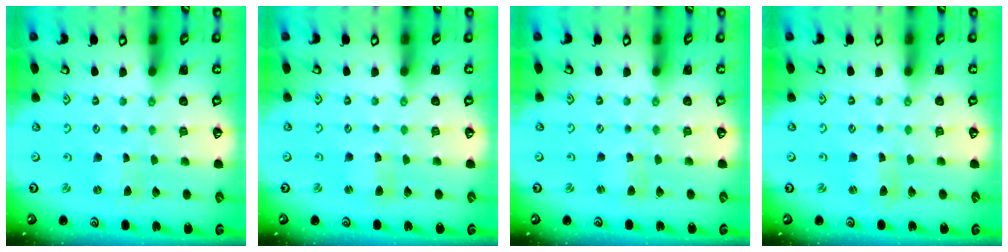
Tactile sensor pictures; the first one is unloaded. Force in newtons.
{"total": 1.2, "press": 1.2, "slide": 0.2}
{"total": 1.2, "press": 1.2, "slide": 0.1}
{"total": 1.6, "press": 1.6, "slide": 0.3}